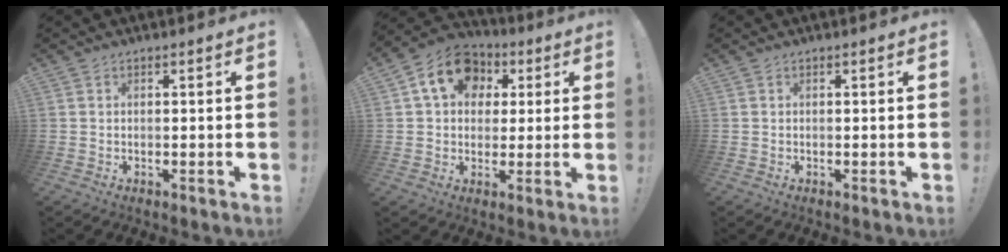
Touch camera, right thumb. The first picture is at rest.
{"total": 13.9, "force": [4.8, 10.6, 7.6], "torque": [-0.118, -0.004, 0.094]}
{"total": 0.0}